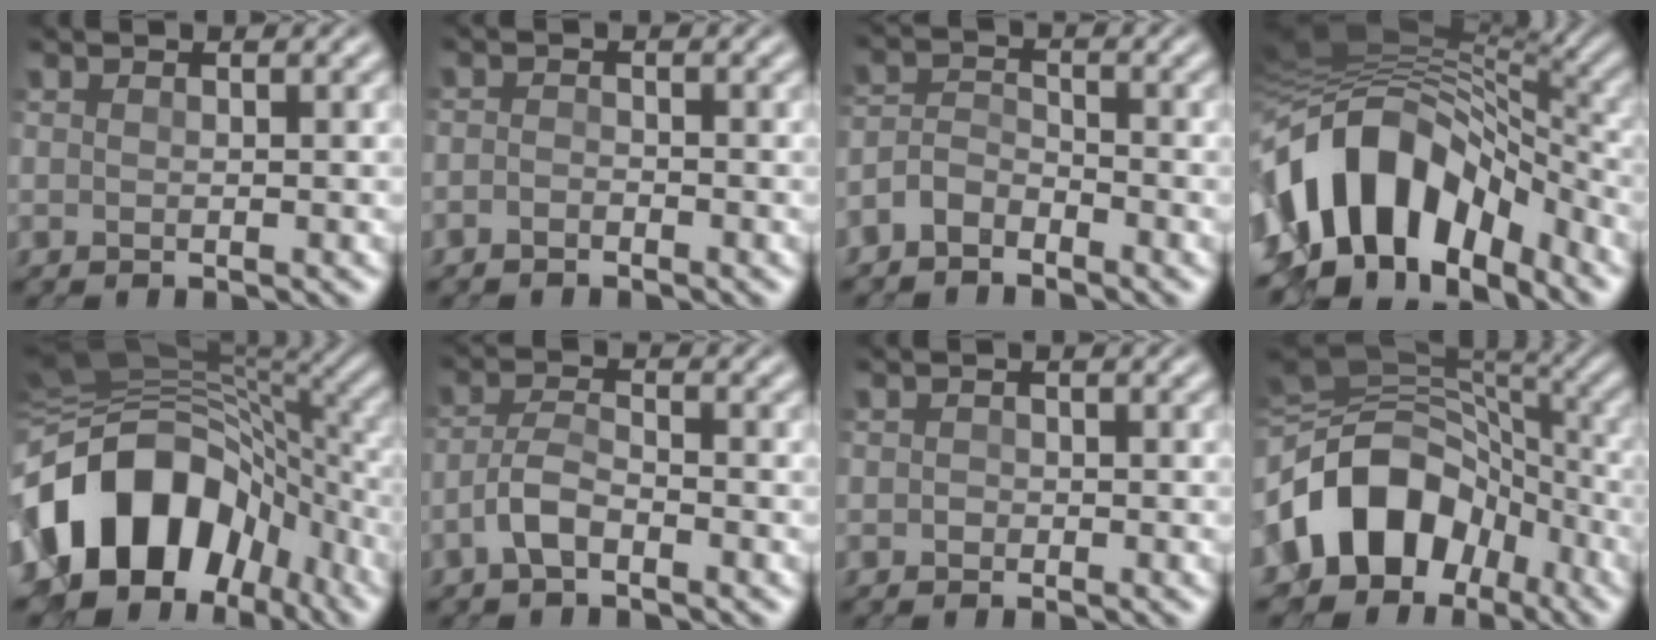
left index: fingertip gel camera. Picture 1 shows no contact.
{"total": 1.0, "force": [-0.8, 0.5, 0.3], "torque": [-0.006, 0.000, -0.018]}
{"total": 2.7, "force": [-2.1, 1.3, 0.9], "torque": [-0.019, 0.007, -0.052]}
{"total": 13.4, "force": [-5.5, 7.9, 9.3], "torque": [-0.167, 0.019, -0.105]}
{"total": 15.0, "force": [-5.6, 10.5, 9.1], "torque": [-0.154, 0.004, -0.103]}
{"total": 2.9, "force": [-1.6, 1.2, 2.1], "torque": [-0.046, 0.006, -0.040]}
{"total": 0.6, "force": [-0.2, 0.5, 0.2], "torque": [-0.002, -0.004, -0.005]}
{"total": 12.1, "force": [-4.4, 9.1, 6.7], "torque": [-0.125, 0.014, -0.092]}